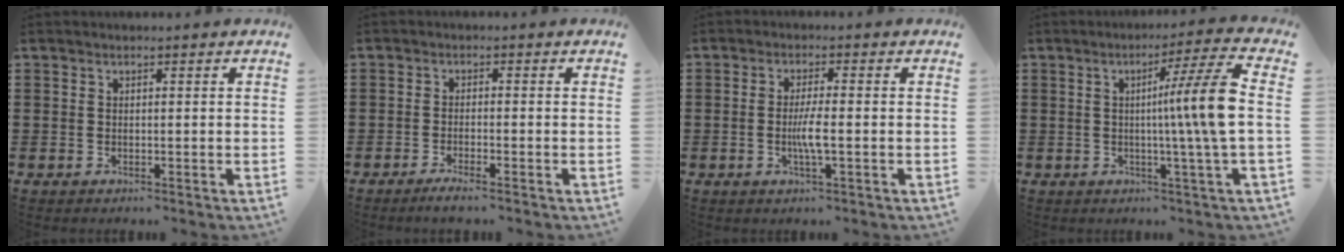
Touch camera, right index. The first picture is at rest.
{"total": 1.7, "force": [-1.4, -0.1, 0.9], "torque": [-0.013, -0.002, -0.025]}
{"total": 3.8, "force": [-1.0, 0.1, 3.7], "torque": [-0.080, -0.013, -0.022]}
{"total": 11.0, "force": [0.3, -0.7, 10.9], "torque": [-0.180, -0.011, -0.006]}